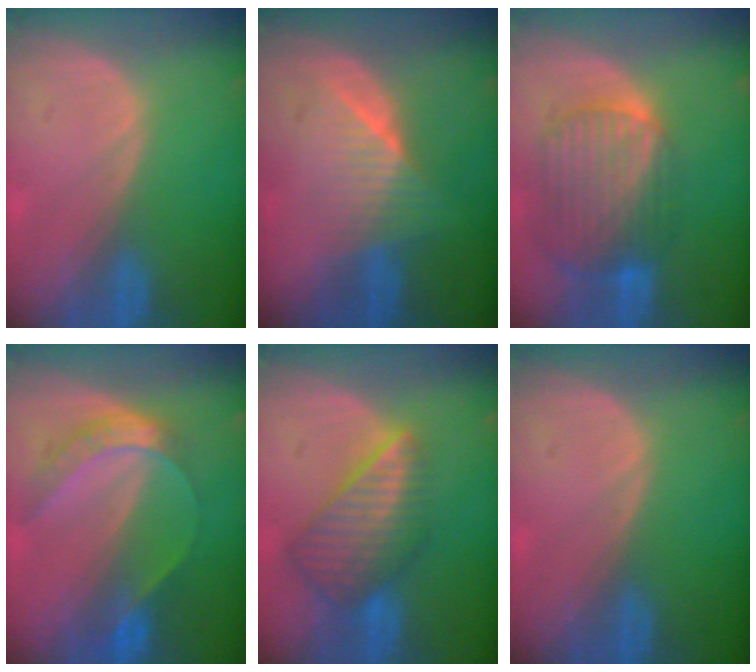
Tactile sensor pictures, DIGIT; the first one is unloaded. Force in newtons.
{"total": 6.3, "press": 6.0, "slide": 2.1}
{"total": 10.3, "press": 8.6, "slide": 5.6}
{"total": 6.8, "press": 5.5, "slide": 4.0}
{"total": 8.8, "press": 7.7, "slide": 4.4}
{"total": 0.0}